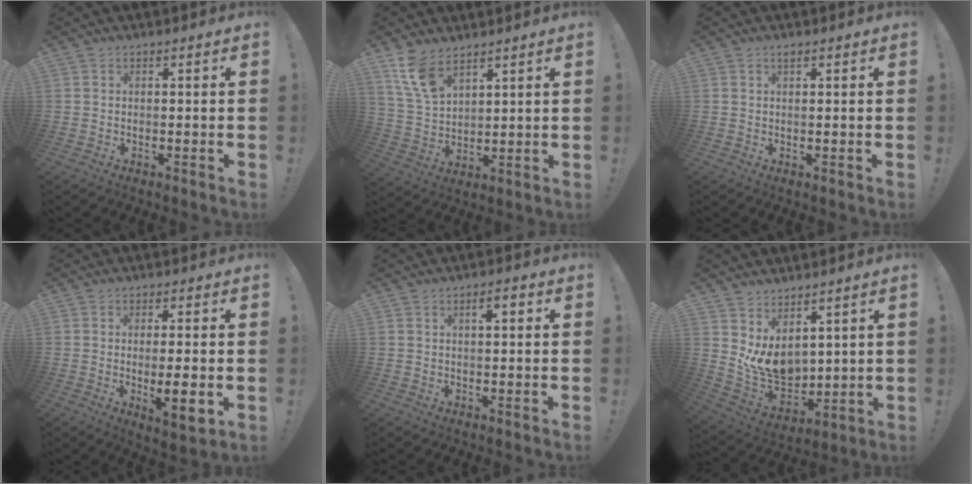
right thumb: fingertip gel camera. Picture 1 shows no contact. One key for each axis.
{"total": 10.0, "fx": 7.1, "fy": 4.7, "fz": 5.2, "tx": -0.095, "ty": -0.038, "tz": 0.140}
{"total": 0.8, "fx": 0.6, "fy": 0.0, "fz": 0.6, "tx": -0.011, "ty": 0.000, "tz": 0.011}
{"total": 8.3, "fx": -1.1, "fy": 1.7, "fz": 8.1, "tx": -0.124, "ty": -0.011, "tz": -0.017}
{"total": 3.2, "fx": 1.2, "fy": 0.9, "fz": 2.8, "tx": -0.035, "ty": -0.004, "tz": 0.012}
{"total": 10.6, "fx": 3.2, "fy": 7.8, "fz": 6.5, "tx": -0.129, "ty": -0.040, "tz": 0.072}